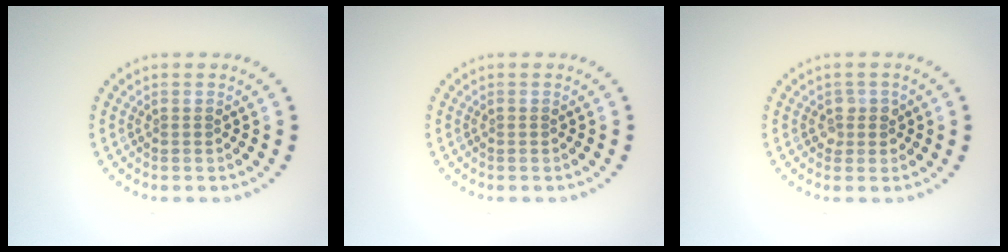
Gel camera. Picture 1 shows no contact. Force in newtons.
{"total": 0.0}
{"total": 1.5, "press": 1.4, "slide": 0.7}